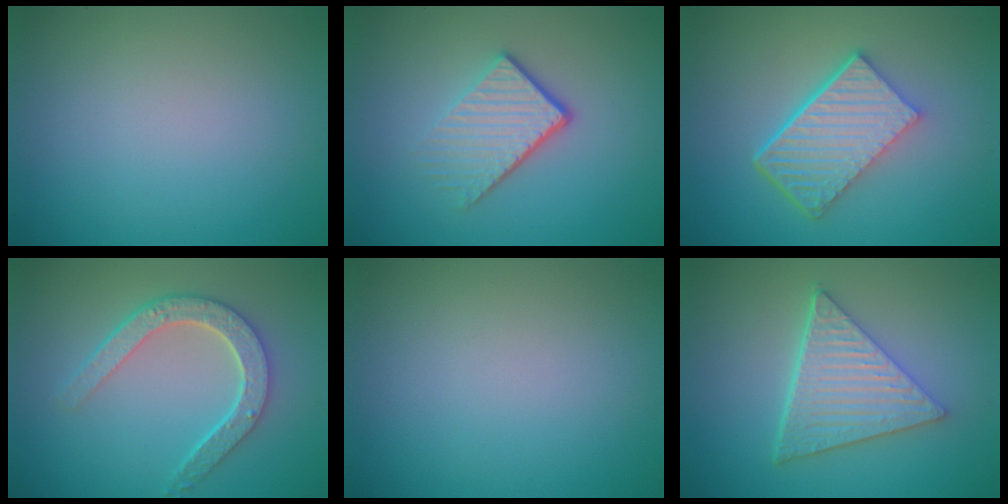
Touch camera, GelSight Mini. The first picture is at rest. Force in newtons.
{"total": 4.1, "press": 2.7, "slide": 3.1}
{"total": 6.7, "press": 4.4, "slide": 4.9}
{"total": 4.7, "press": 3.7, "slide": 2.9}
{"total": 0.0}
{"total": 5.9, "press": 4.3, "slide": 4.1}